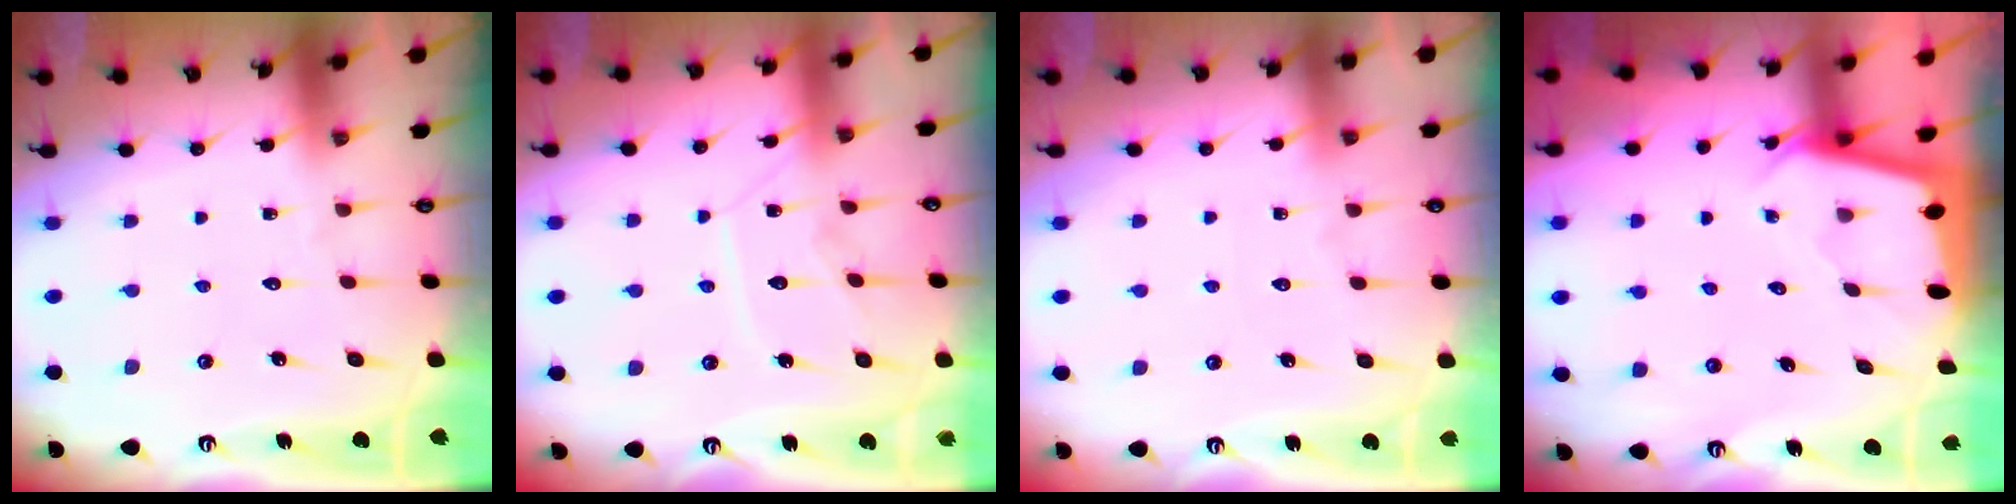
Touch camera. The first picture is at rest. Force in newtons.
{"total": 9.0, "press": 9.0, "slide": 0.1}
{"total": 2.7, "press": 2.6, "slide": 0.4}
{"total": 2.0, "press": 2.0, "slide": 0.2}